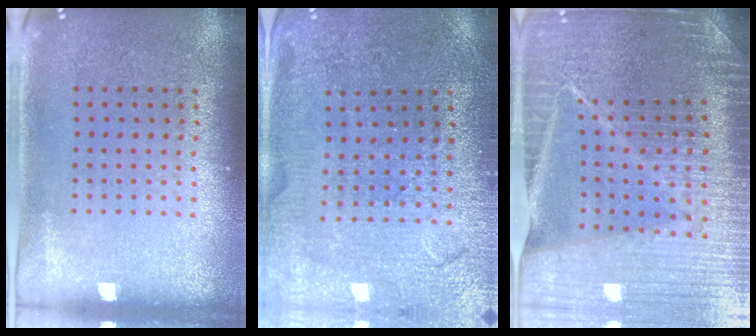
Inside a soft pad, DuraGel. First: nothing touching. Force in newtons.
{"total": 1.3, "press": 1.3, "slide": 0.1}
{"total": 4.7, "press": 4.4, "slide": 1.7}